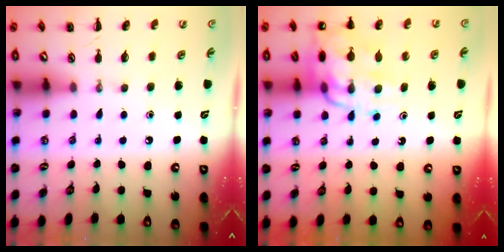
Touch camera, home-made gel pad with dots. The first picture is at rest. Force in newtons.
{"total": 14.0, "press": 13.7, "slide": 2.7}